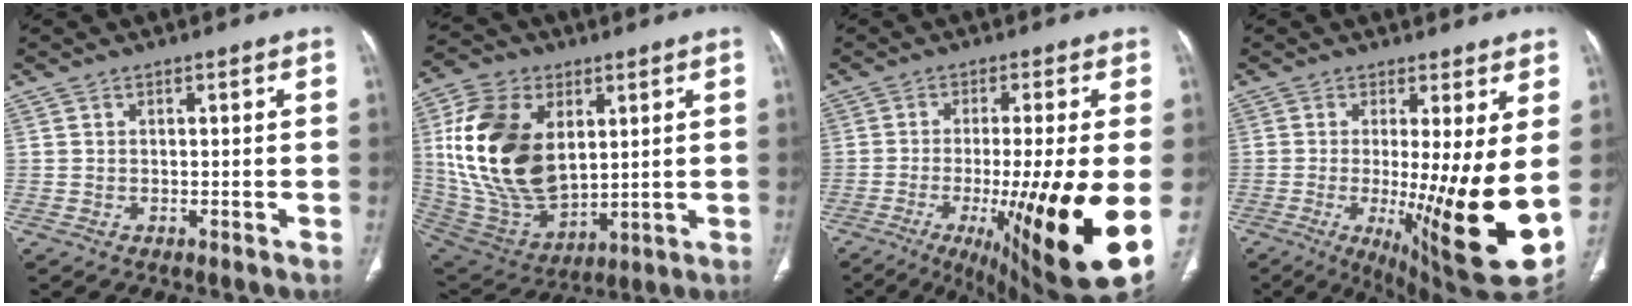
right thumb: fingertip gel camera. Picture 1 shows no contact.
{"total": 22.8, "force": [4.9, 14.3, 17.0], "torque": [-0.314, -0.029, 0.103]}
{"total": 22.5, "force": [-5.1, 3.4, 21.6], "torque": [-0.283, -0.035, -0.060]}
{"total": 16.4, "force": [-1.0, 2.6, 16.1], "torque": [-0.242, -0.043, -0.005]}